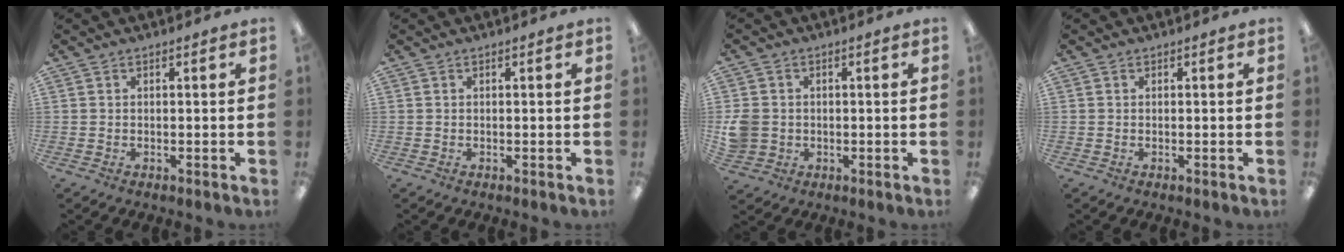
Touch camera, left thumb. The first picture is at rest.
{"total": 0.0}
{"total": 5.3, "force": [0.0, 4.9, 2.0], "torque": [-0.046, 0.007, 0.001]}
{"total": 0.0}